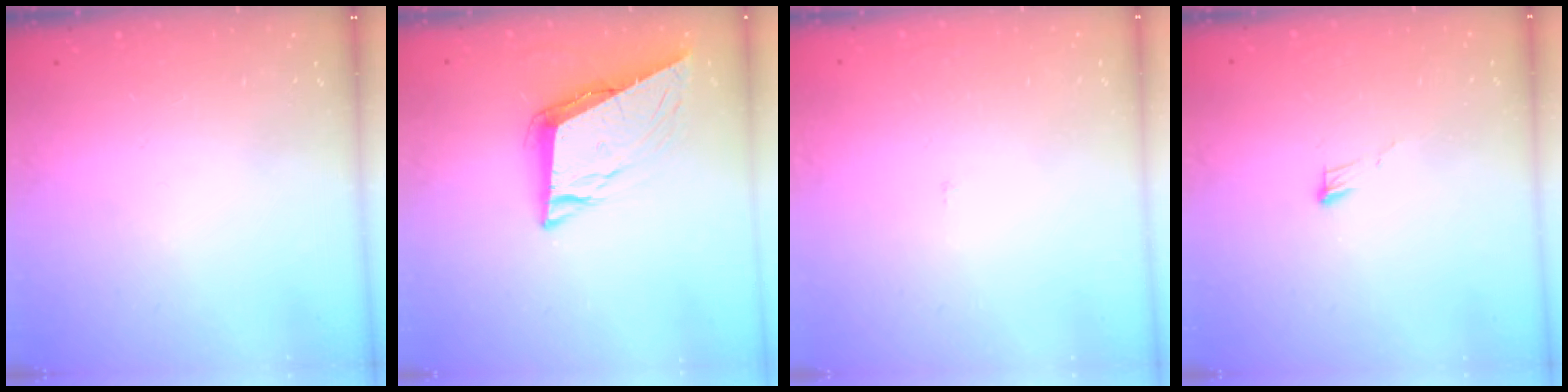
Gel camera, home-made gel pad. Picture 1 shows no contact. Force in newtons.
{"total": 9.8, "press": 9.3, "slide": 3.0}
{"total": 1.6, "press": 1.6, "slide": 0.1}
{"total": 3.4, "press": 3.4, "slide": 0.2}